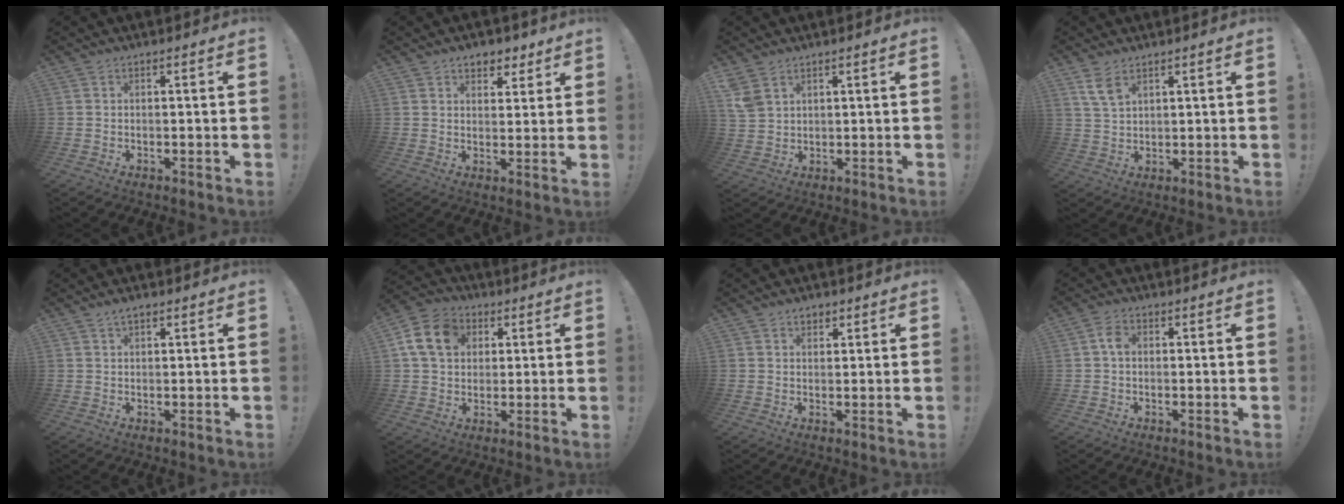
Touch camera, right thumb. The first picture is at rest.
{"total": 6.0, "force": [4.0, 4.0, 1.9], "torque": [-0.006, -0.022, 0.071]}
{"total": 5.1, "force": [3.1, 3.2, 2.5], "torque": [-0.052, -0.014, 0.061]}
{"total": 5.9, "force": [3.6, 3.3, 3.4], "torque": [-0.064, -0.014, 0.070]}
{"total": 2.2, "force": [1.4, 0.8, 1.4], "torque": [-0.023, -0.003, 0.025]}
{"total": 13.7, "force": [3.9, 10.9, 7.5], "torque": [-0.123, 0.002, 0.081]}
{"total": 2.2, "force": [1.5, 1.5, 0.6], "torque": [0.005, -0.010, 0.024]}
{"total": 3.7, "force": [0.3, 2.5, 2.7], "torque": [-0.050, 0.010, 0.004]}